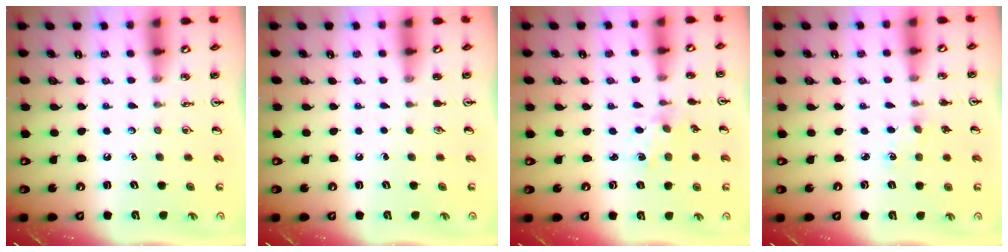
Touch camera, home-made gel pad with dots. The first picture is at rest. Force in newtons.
{"total": 0.0}
{"total": 0.8, "press": 0.8, "slide": 0.2}
{"total": 2.1, "press": 2.1, "slide": 0.3}